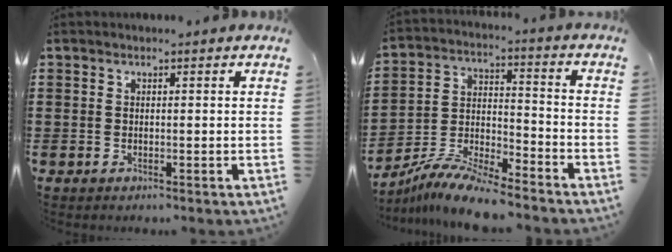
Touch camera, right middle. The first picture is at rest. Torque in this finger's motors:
{"motor_torque": [1.44, -0.70, 0.20, 0.16]}